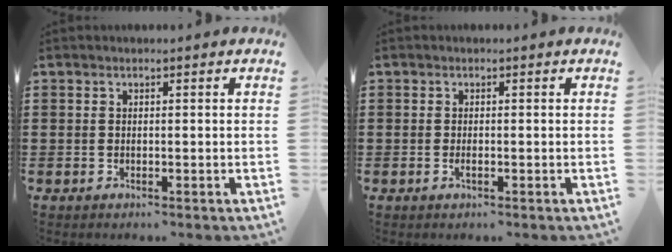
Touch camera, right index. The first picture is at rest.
{"total": 0.8, "force": [-0.3, 0.1, 0.7], "torque": [-0.013, -0.005, -0.005]}